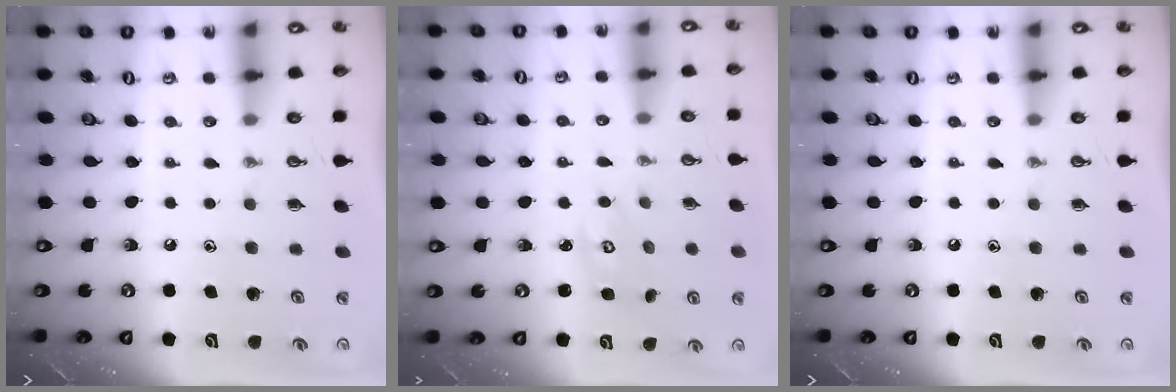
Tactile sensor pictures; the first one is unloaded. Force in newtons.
{"total": 3.8, "press": 3.8, "slide": 0.5}
{"total": 0.0}